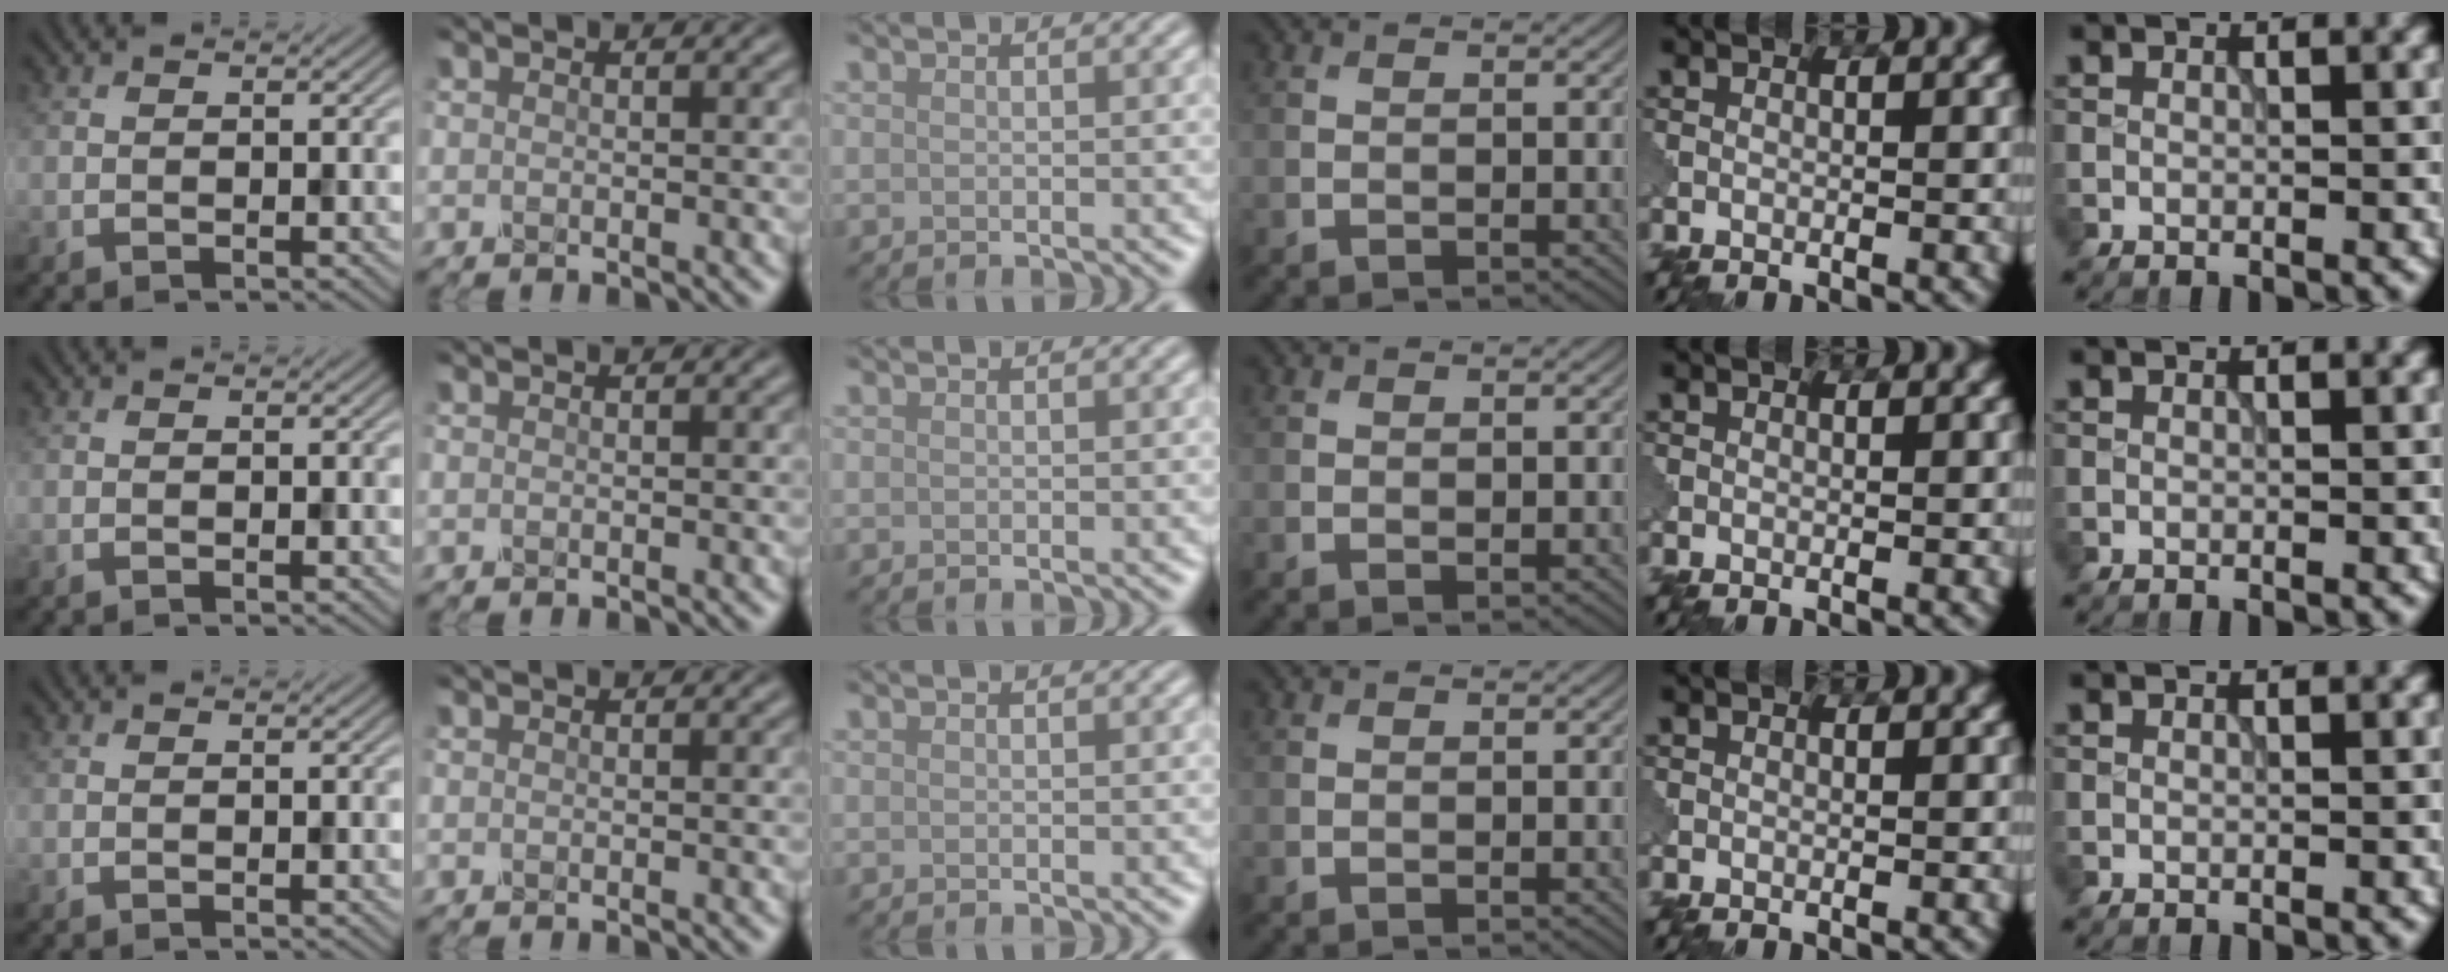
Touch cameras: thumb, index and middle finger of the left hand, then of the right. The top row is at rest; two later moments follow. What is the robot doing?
{"motion": "wrap", "object": "tissue paper"}